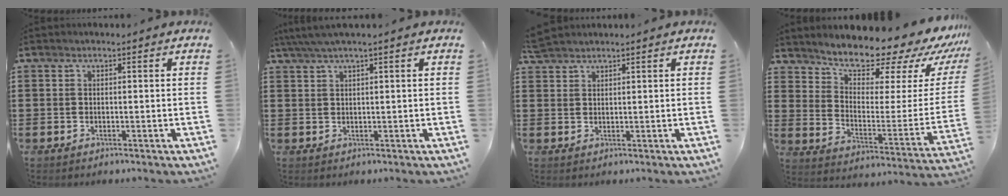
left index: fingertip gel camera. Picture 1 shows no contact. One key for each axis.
{"total": 2.2, "fx": 1.3, "fy": 0.0, "fz": 1.9, "tx": -0.036, "ty": 0.000, "tz": 0.022}
{"total": 2.1, "fx": 2.0, "fy": 0.3, "fz": 0.5, "tx": -0.015, "ty": 0.002, "tz": 0.041}
{"total": 10.4, "fx": 9.8, "fy": 2.1, "fz": 2.8, "tx": -0.071, "ty": -0.091, "tz": 0.165}